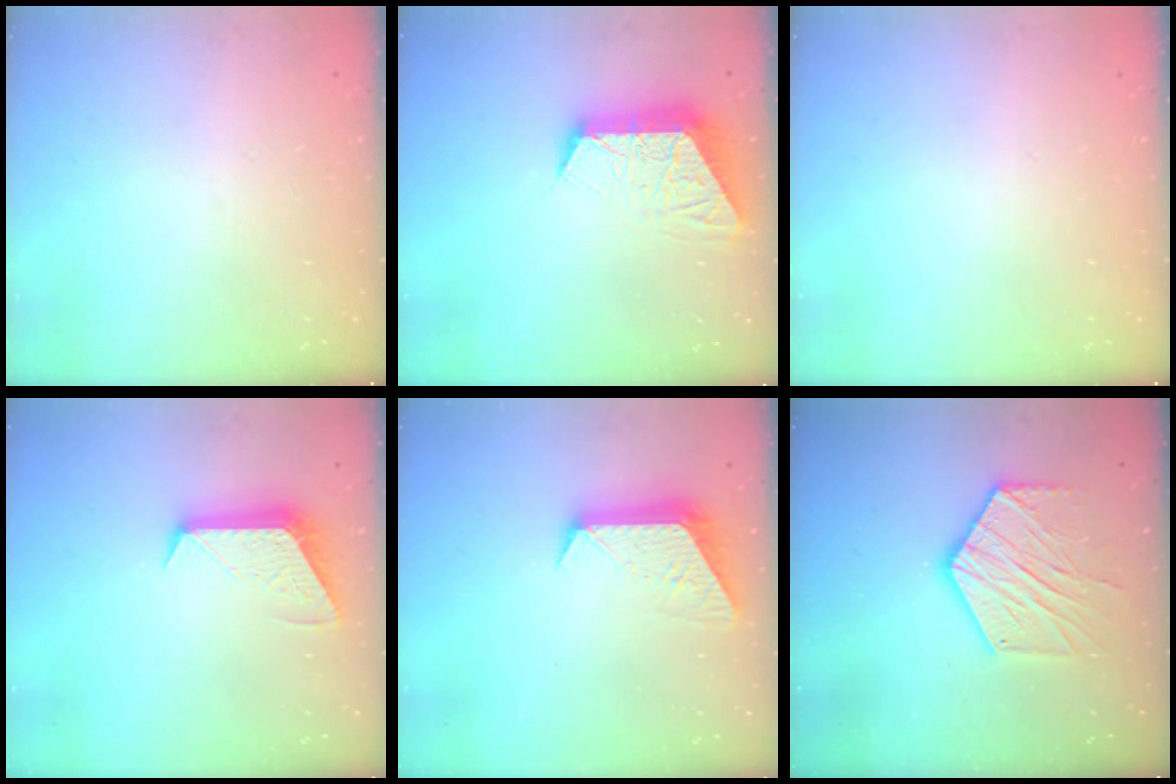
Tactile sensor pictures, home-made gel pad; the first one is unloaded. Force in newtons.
{"total": 11.3, "press": 11.2, "slide": 1.0}
{"total": 0.0}
{"total": 11.8, "press": 11.8, "slide": 0.8}
{"total": 9.9, "press": 9.8, "slide": 0.8}
{"total": 14.7, "press": 14.6, "slide": 1.2}